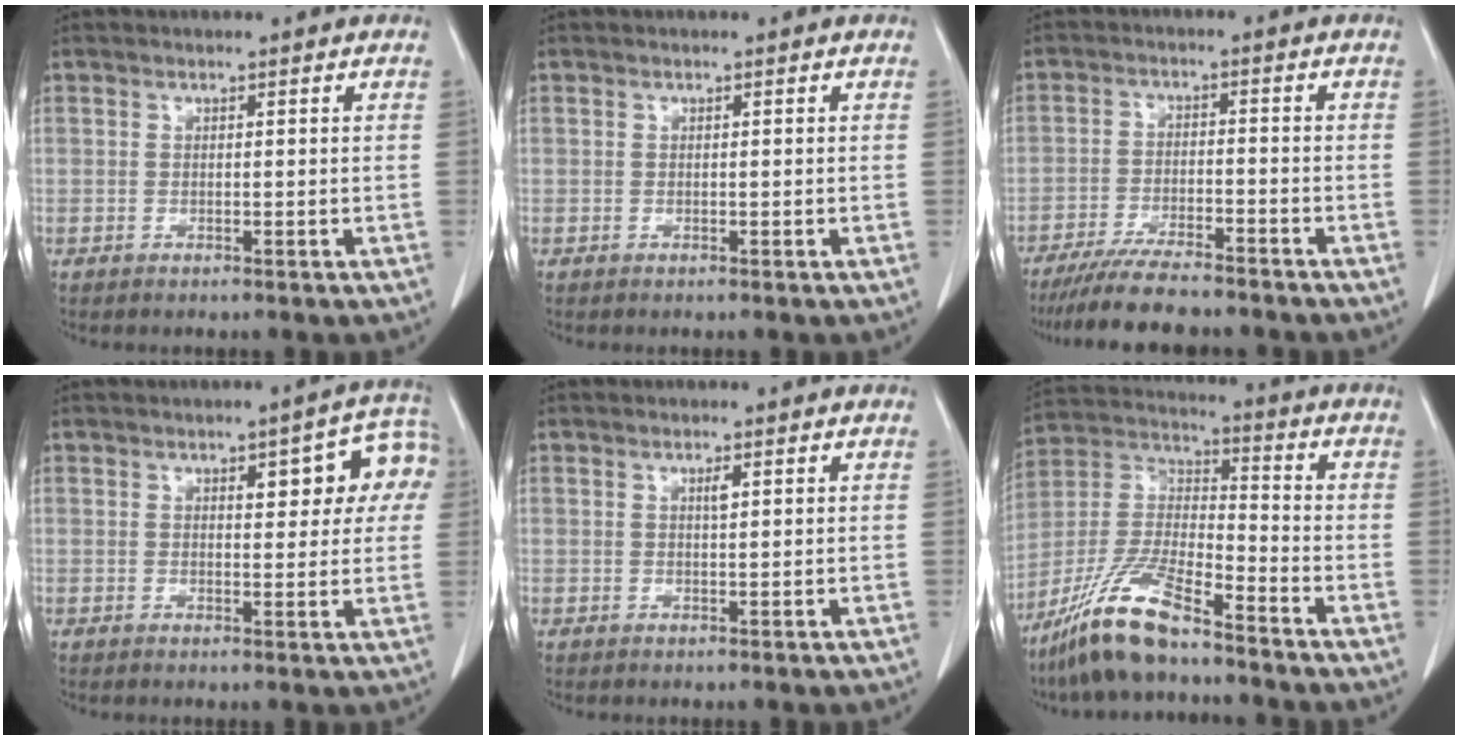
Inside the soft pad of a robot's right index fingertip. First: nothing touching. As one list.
[{"total": 0.0}, {"total": 10.0, "force": [-8.9, 1.2, 4.5], "torque": [-0.070, -0.023, -0.142]}, {"total": 8.7, "force": [2.8, 3.2, 7.6], "torque": [-0.081, 0.026, 0.031]}, {"total": 1.0, "force": [0.4, 0.2, 0.9], "torque": [-0.018, 0.000, 0.007]}, {"total": 13.6, "force": [-10.2, 2.3, 8.8], "torque": [-0.188, -0.009, -0.193]}]